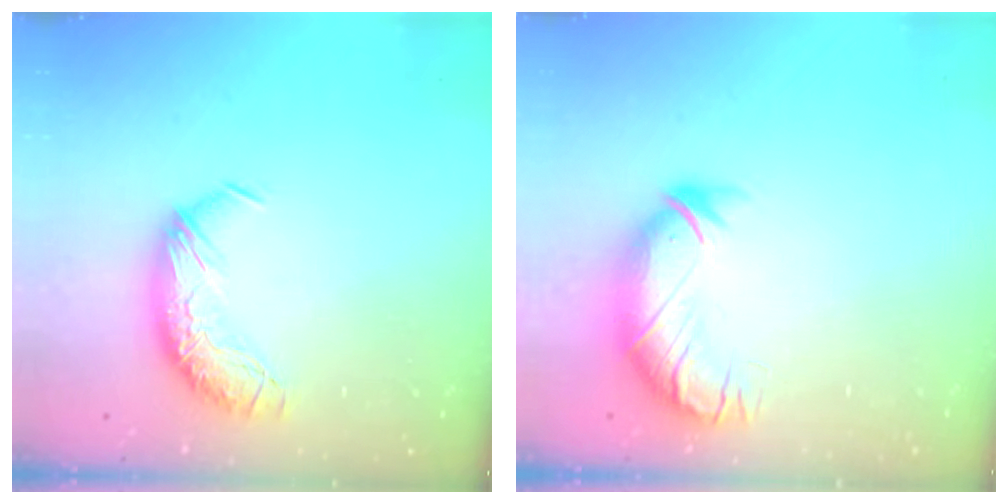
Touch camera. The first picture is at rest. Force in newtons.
{"total": 3.5, "press": 2.2, "slide": 2.7}